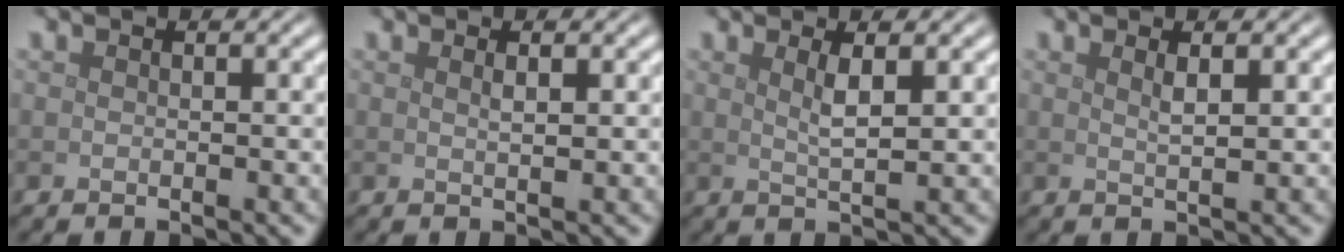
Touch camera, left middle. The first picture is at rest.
{"total": 1.1, "force": [0.5, 0.3, 1.0], "torque": [-0.011, 0.003, 0.006]}
{"total": 2.4, "force": [0.9, 0.5, 2.2], "torque": [-0.033, -0.001, 0.014]}
{"total": 1.5, "force": [0.7, 0.3, 1.3], "torque": [-0.020, 0.001, 0.008]}